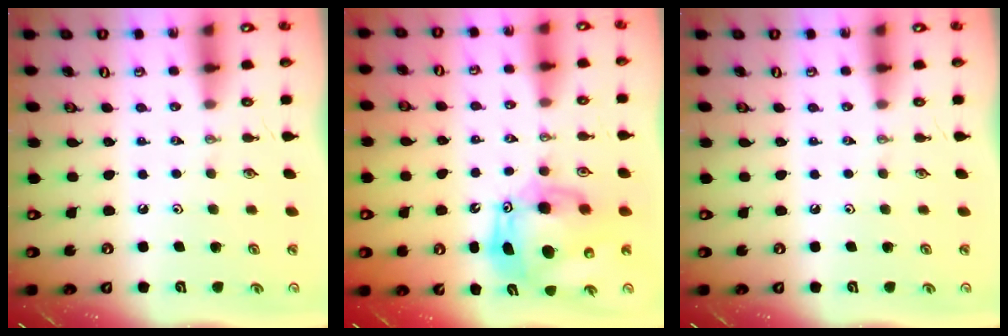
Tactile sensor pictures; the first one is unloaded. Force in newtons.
{"total": 14.2, "press": 14.0, "slide": 2.6}
{"total": 0.0}